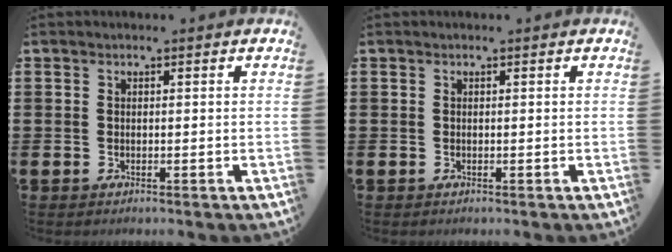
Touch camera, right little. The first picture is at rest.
{"total": 0.0}